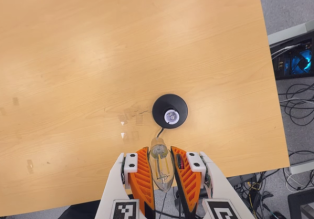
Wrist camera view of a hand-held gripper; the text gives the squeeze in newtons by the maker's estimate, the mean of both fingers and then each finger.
{"total": 18.4, "left": 20.1, "right": 16.8}